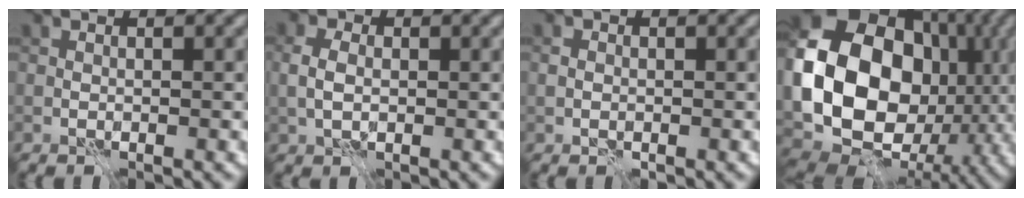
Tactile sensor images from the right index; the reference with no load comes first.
{"total": 2.7, "force": [0.1, 1.9, 1.9], "torque": [-0.051, 0.003, 0.004]}
{"total": 1.2, "force": [-0.2, 1.0, 0.6], "torque": [-0.009, 0.000, -0.006]}
{"total": 20.0, "force": [0.3, 16.2, 11.7], "torque": [-0.237, -0.013, 0.008]}